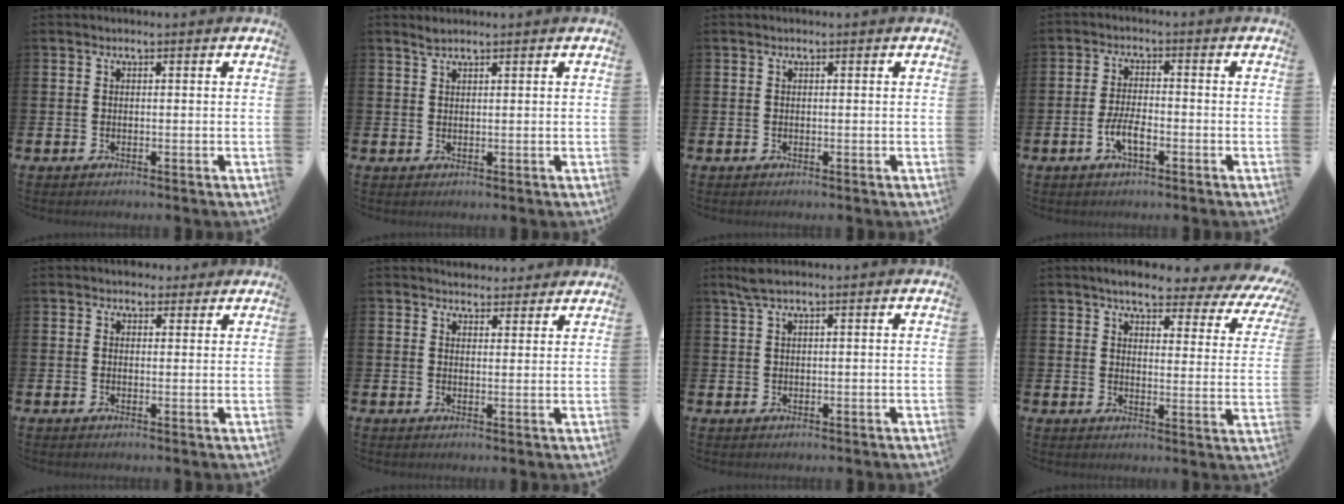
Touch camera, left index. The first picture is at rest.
{"total": 1.5, "force": [1.4, 0.2, 0.6], "torque": [-0.010, 0.000, 0.025]}
{"total": 0.0}
{"total": 3.9, "force": [-1.5, 1.4, 3.3], "torque": [-0.062, 0.002, -0.029]}
{"total": 2.2, "force": [1.9, 1.1, -0.1], "torque": [0.011, -0.003, 0.031]}
{"total": 3.5, "force": [3.3, 1.0, -0.3], "torque": [0.005, -0.016, 0.061]}
{"total": 2.0, "force": [1.4, 0.1, 1.4], "torque": [-0.033, 0.006, 0.025]}
{"total": 5.7, "force": [4.8, 1.3, 2.6], "torque": [-0.058, -0.037, 0.075]}